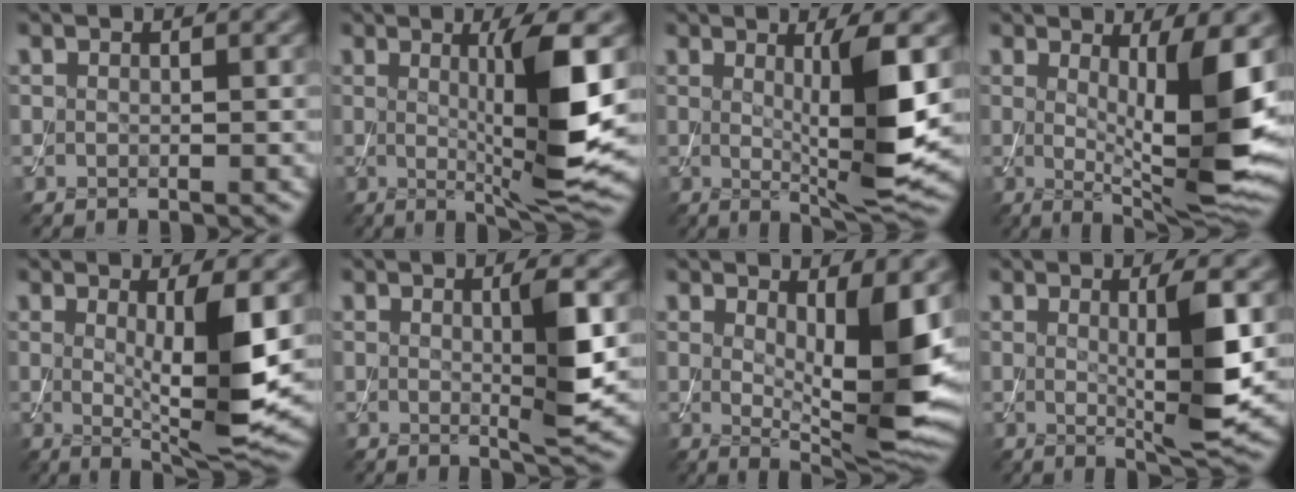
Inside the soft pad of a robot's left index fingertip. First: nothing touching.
{"total": 8.2, "force": [0.7, 1.2, 8.1], "torque": [-0.122, -0.013, 0.019]}
{"total": 7.0, "force": [0.8, 1.1, 6.8], "torque": [-0.107, -0.015, 0.020]}
{"total": 9.3, "force": [1.0, 2.0, 9.0], "torque": [-0.137, -0.025, 0.025]}
{"total": 7.1, "force": [0.6, 1.3, 7.0], "torque": [-0.109, -0.021, 0.019]}
{"total": 3.7, "force": [0.3, 0.4, 3.7], "torque": [-0.060, -0.008, 0.007]}
{"total": 8.5, "force": [1.0, 2.3, 8.1], "torque": [-0.121, -0.023, 0.023]}
{"total": 5.5, "force": [0.5, 0.8, 5.4], "torque": [-0.088, -0.010, 0.013]}